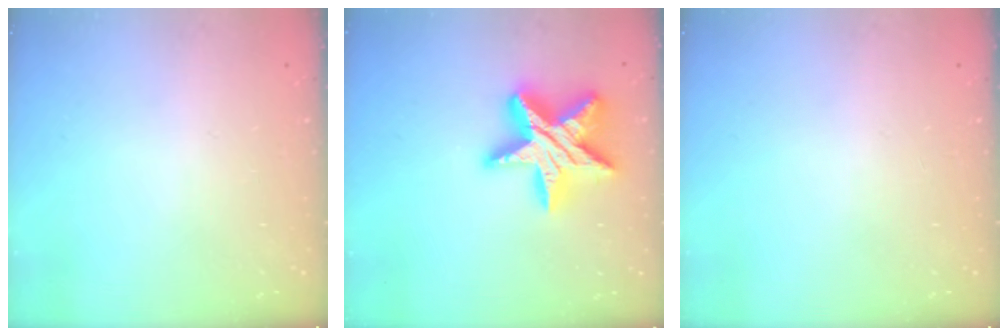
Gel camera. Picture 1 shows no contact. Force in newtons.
{"total": 21.0, "press": 21.0, "slide": 1.4}
{"total": 0.0}